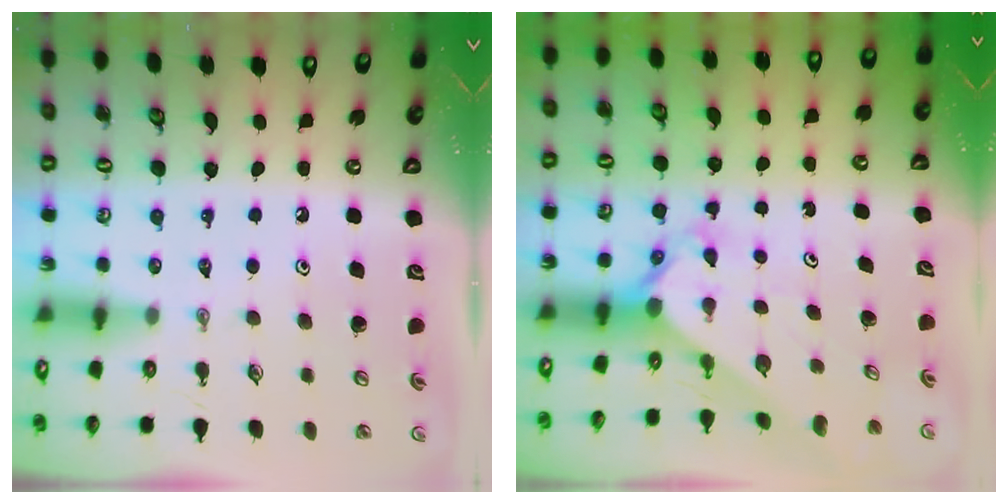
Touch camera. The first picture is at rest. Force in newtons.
{"total": 2.6, "press": 2.6, "slide": 0.2}